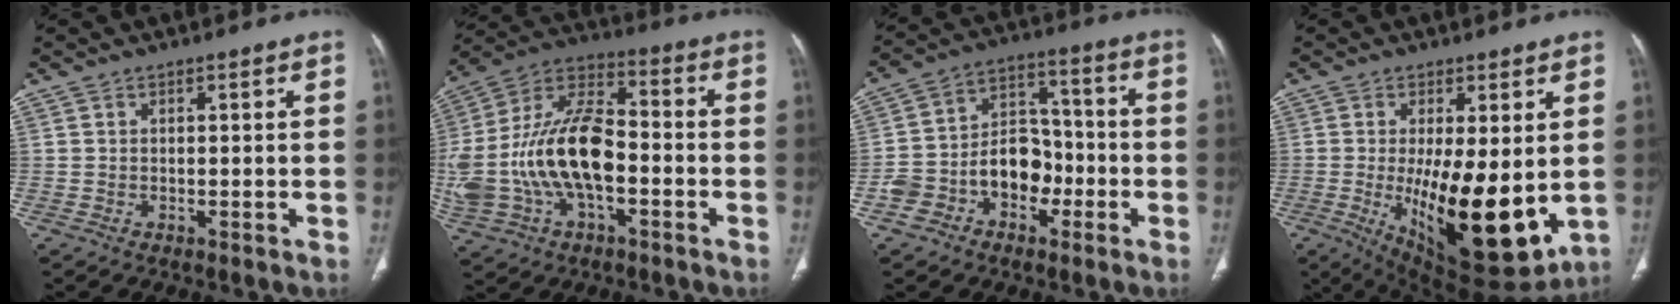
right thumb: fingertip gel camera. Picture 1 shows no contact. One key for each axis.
{"total": 22.7, "fx": -3.7, "fy": 12.5, "fz": 18.6, "tx": -0.387, "ty": 0.038, "tz": -0.062}
{"total": 12.6, "fx": -4.4, "fy": 9.2, "fz": 7.3, "tx": -0.093, "ty": 0.061, "tz": -0.078}
{"total": 18.6, "fx": -1.9, "fy": 6.9, "fz": 17.2, "tx": -0.262, "ty": -0.041, "tz": -0.008}